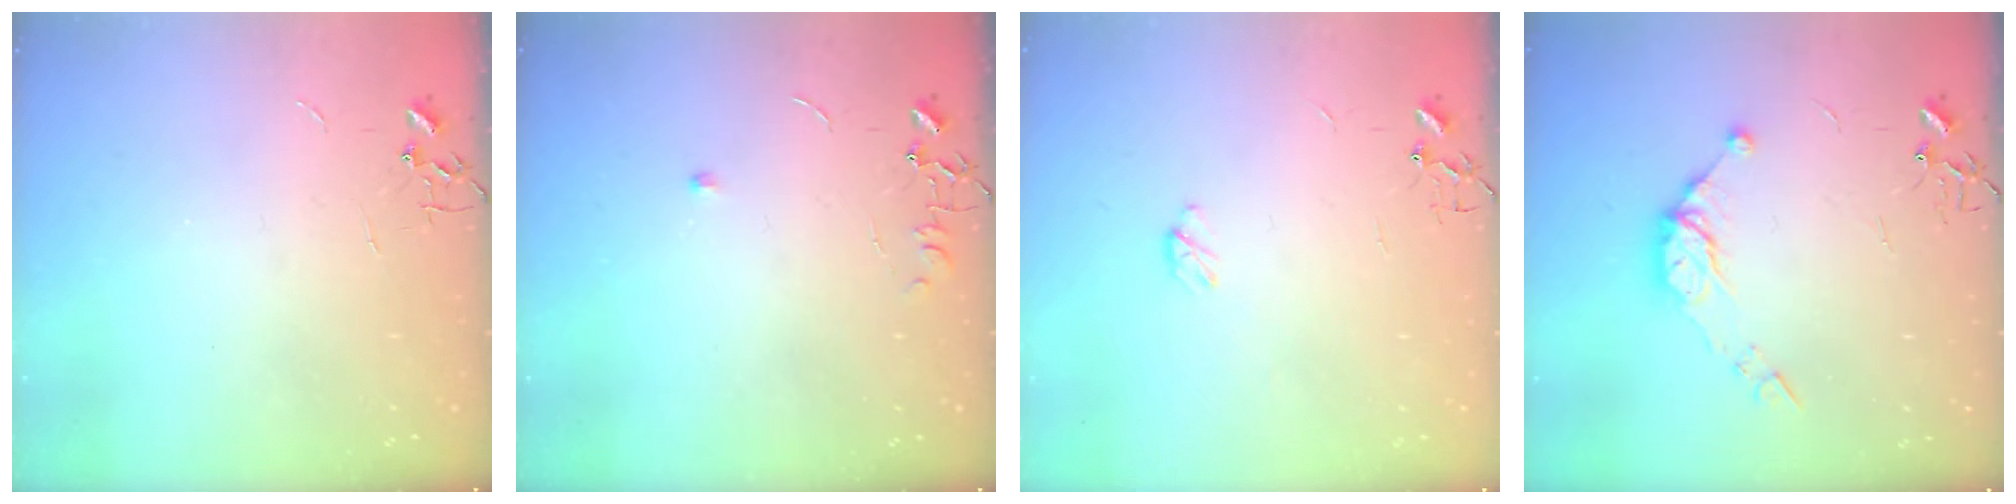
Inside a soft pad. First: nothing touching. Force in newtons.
{"total": 4.3, "press": 4.3, "slide": 0.6}
{"total": 3.9, "press": 3.8, "slide": 0.5}
{"total": 9.8, "press": 9.8, "slide": 0.9}